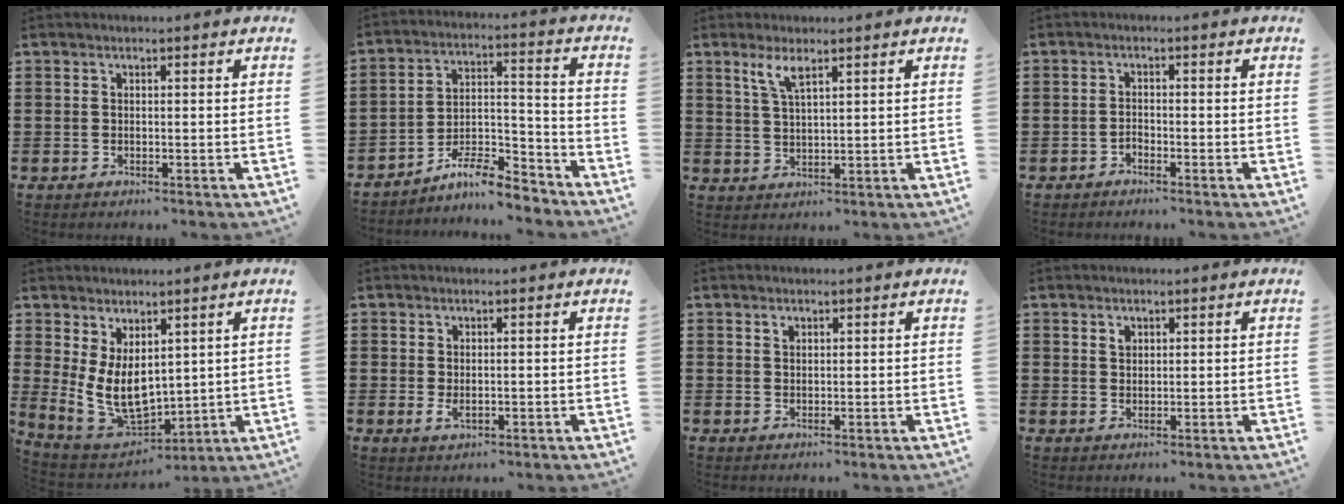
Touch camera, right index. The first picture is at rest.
{"total": 8.5, "force": [-7.5, 1.6, 3.6], "torque": [-0.060, 0.017, -0.143]}
{"total": 3.7, "force": [2.3, 0.9, 2.7], "torque": [-0.060, 0.005, 0.040]}
{"total": 1.2, "force": [-1.1, 0.5, 0.2], "torque": [-0.006, 0.002, -0.024]}
{"total": 8.8, "force": [1.8, 5.5, 6.7], "torque": [-0.155, -0.014, 0.036]}
{"total": 1.3, "force": [0.0, 0.7, 1.1], "torque": [-0.023, 0.000, 0.001]}
{"total": 0.8, "force": [0.5, 0.6, 0.3], "torque": [-0.008, 0.001, 0.011]}
{"total": 1.4, "force": [0.7, 1.0, 0.7], "torque": [-0.015, 0.004, 0.014]}